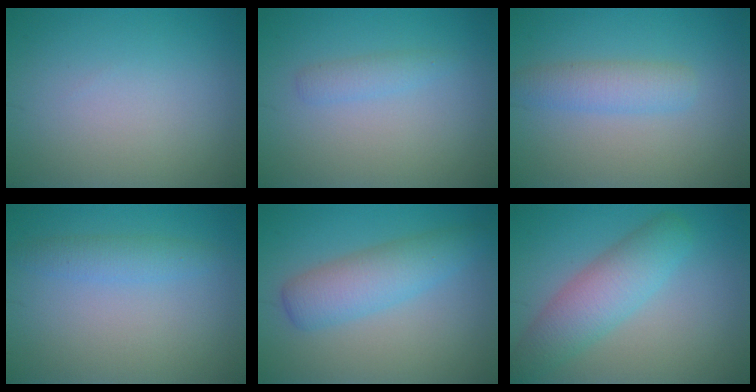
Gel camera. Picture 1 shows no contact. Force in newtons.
{"total": 1.4, "press": 1.4, "slide": 0.1}
{"total": 2.8, "press": 2.8, "slide": 0.1}
{"total": 2.0, "press": 2.0, "slide": 0.1}
{"total": 4.4, "press": 4.4, "slide": 0.1}
{"total": 5.0, "press": 5.0, "slide": 0.1}